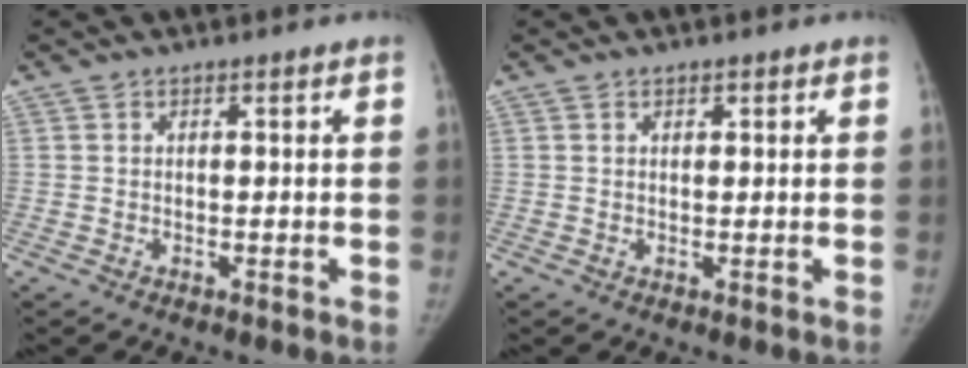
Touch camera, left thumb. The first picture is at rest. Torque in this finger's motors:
{"motor_torque": [-0.69, -0.02, -0.23, 0.60, 0.04]}